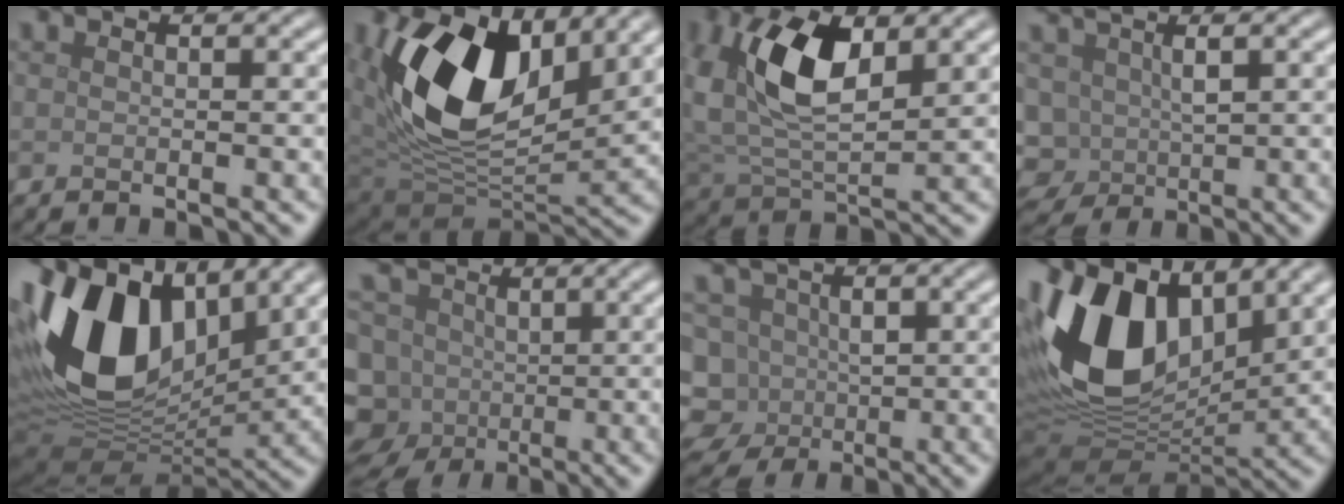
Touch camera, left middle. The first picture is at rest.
{"total": 13.9, "force": [4.6, 8.4, 10.1], "torque": [-0.190, -0.010, 0.087]}
{"total": 9.0, "force": [2.8, 4.7, 7.1], "torque": [-0.145, 0.004, 0.050]}
{"total": 5.3, "force": [0.2, 3.8, 3.7], "torque": [-0.092, -0.008, 0.007]}
{"total": 15.8, "force": [4.2, 10.0, 11.5], "torque": [-0.238, 0.008, 0.075]}
{"total": 13.7, "force": [1.0, 11.1, 8.0], "torque": [-0.186, 0.030, -0.015]}
{"total": 11.1, "force": [-1.6, 9.8, 4.8], "torque": [-0.124, 0.013, -0.053]}
{"total": 14.3, "force": [3.9, 9.1, 10.3], "torque": [-0.216, 0.002, 0.070]}